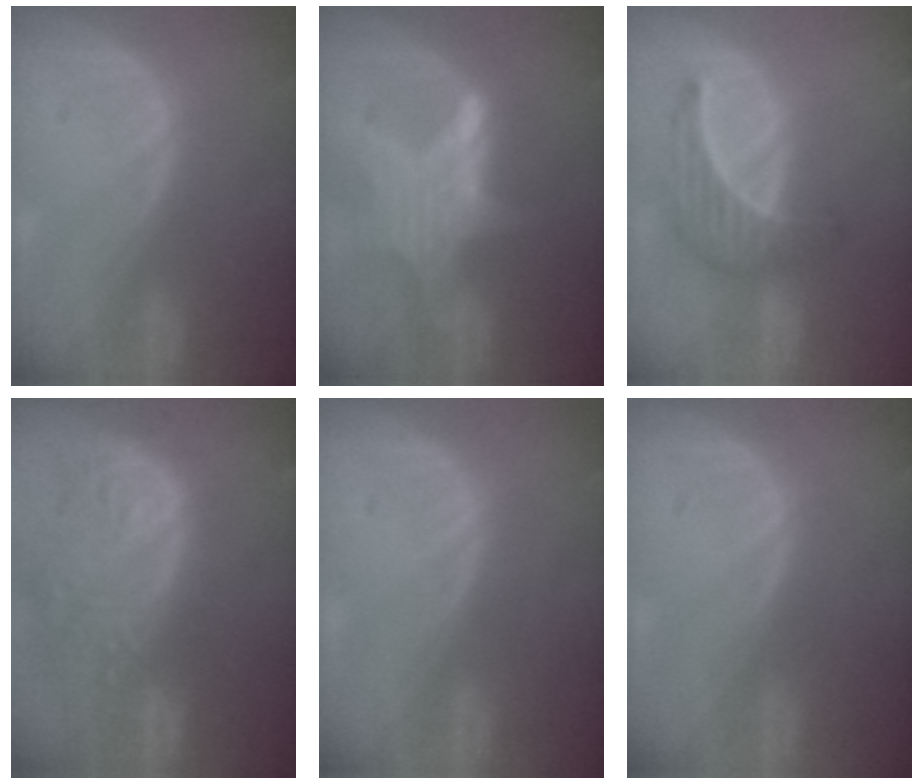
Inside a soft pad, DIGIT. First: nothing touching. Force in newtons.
{"total": 6.7, "press": 6.5, "slide": 1.7}
{"total": 6.8, "press": 6.2, "slide": 2.9}
{"total": 14.2, "press": 11.7, "slide": 8.1}
{"total": 0.0}
{"total": 0.0}